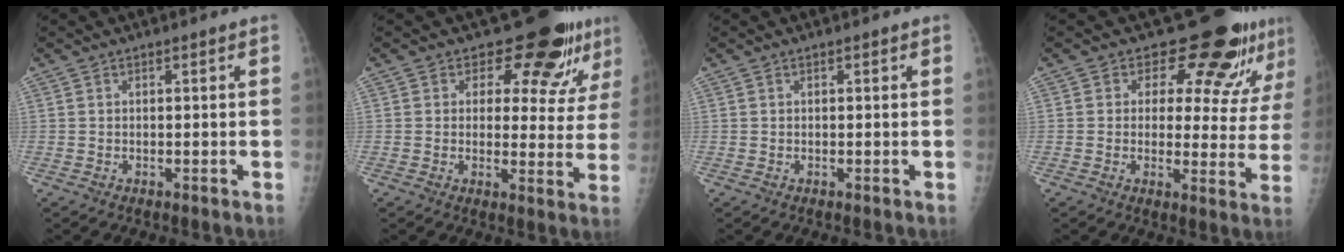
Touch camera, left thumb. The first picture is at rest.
{"total": 10.7, "force": [7.8, 5.4, 5.0], "torque": [-0.020, -0.052, 0.087]}
{"total": 0.0}
{"total": 13.5, "force": [10.7, 5.8, 5.8], "torque": [-0.023, -0.074, 0.121]}